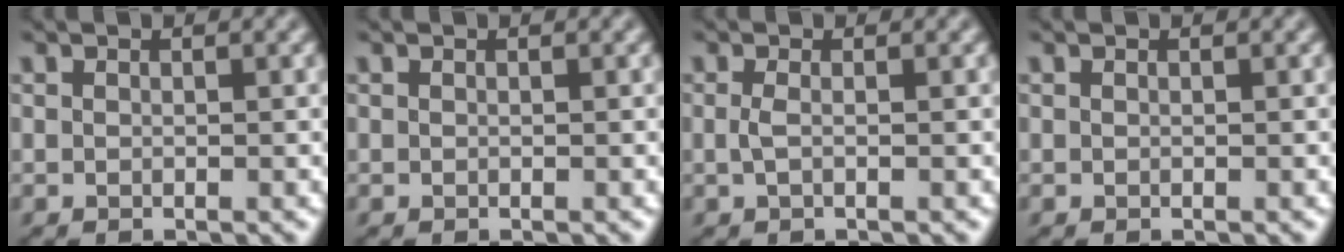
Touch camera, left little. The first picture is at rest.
{"total": 0.0}
{"total": 0.7, "force": [-0.2, 0.2, 0.7], "torque": [-0.018, 0.001, -0.004]}
{"total": 0.0}